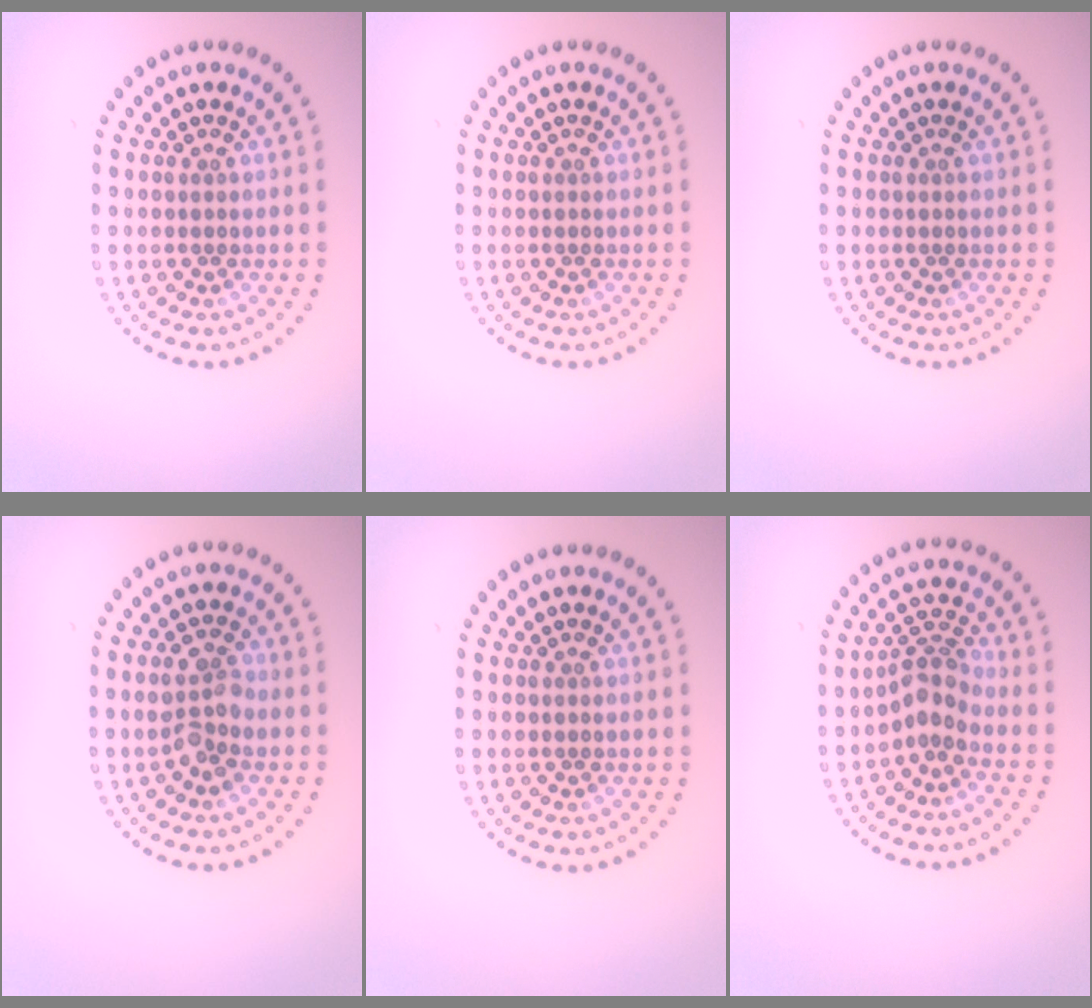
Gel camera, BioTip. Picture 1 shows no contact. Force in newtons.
{"total": 0.0}
{"total": 0.0}
{"total": 2.6, "press": 2.6, "slide": 0.3}
{"total": 0.0}
{"total": 2.8, "press": 2.1, "slide": 1.8}